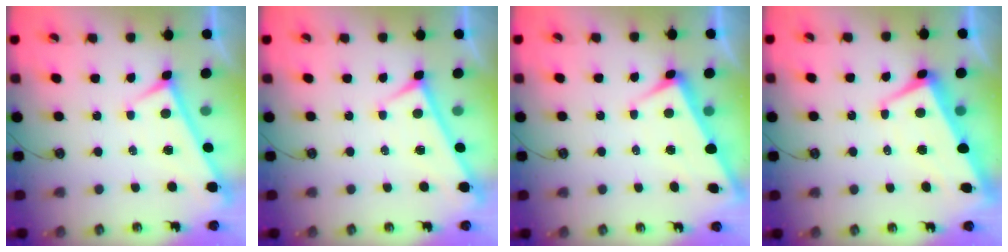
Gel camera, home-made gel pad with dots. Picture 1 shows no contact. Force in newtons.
{"total": 0.0}
{"total": 3.0, "press": 2.9, "slide": 0.6}
{"total": 1.6, "press": 0.9, "slide": 1.3}